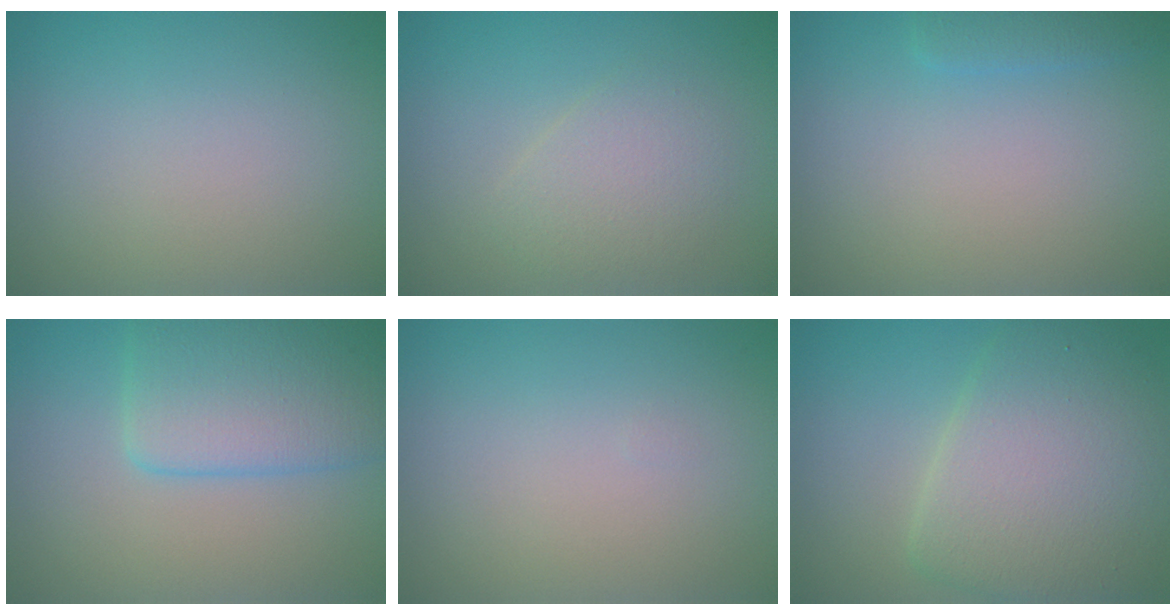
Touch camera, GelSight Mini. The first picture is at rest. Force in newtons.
{"total": 2.6, "press": 2.6, "slide": 0.1}
{"total": 1.4, "press": 1.4, "slide": 0.1}
{"total": 5.9, "press": 5.9, "slide": 0.2}
{"total": 0.0}
{"total": 7.7, "press": 7.7, "slide": 0.2}